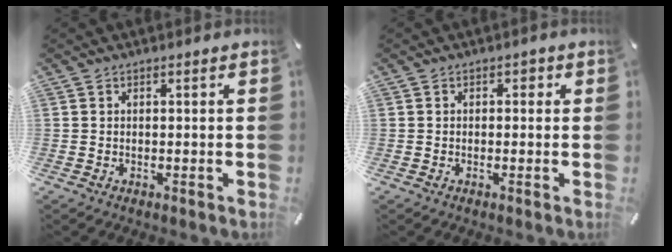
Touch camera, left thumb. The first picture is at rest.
{"total": 1.2, "force": [-0.1, 1.0, 0.6], "torque": [-0.005, 0.005, -0.008]}